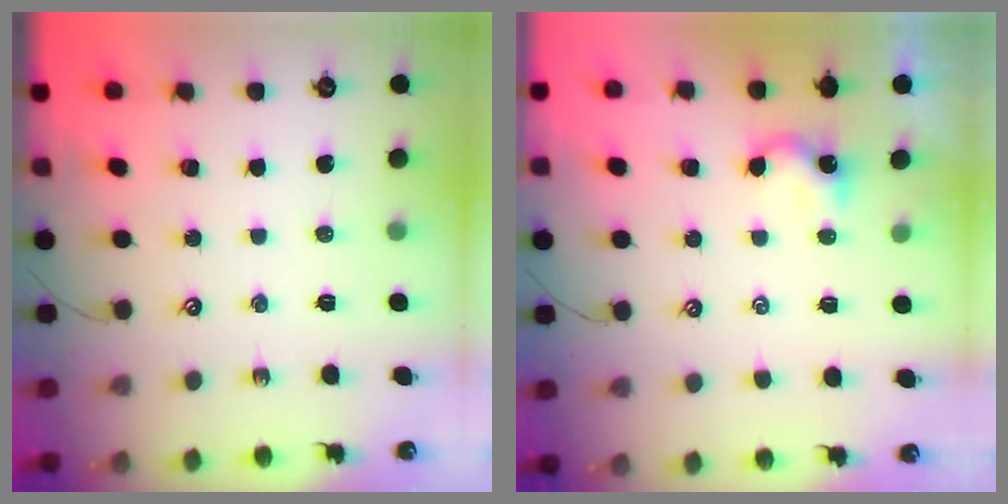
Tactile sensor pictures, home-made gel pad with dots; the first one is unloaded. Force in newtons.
{"total": 1.2, "press": 1.1, "slide": 0.3}